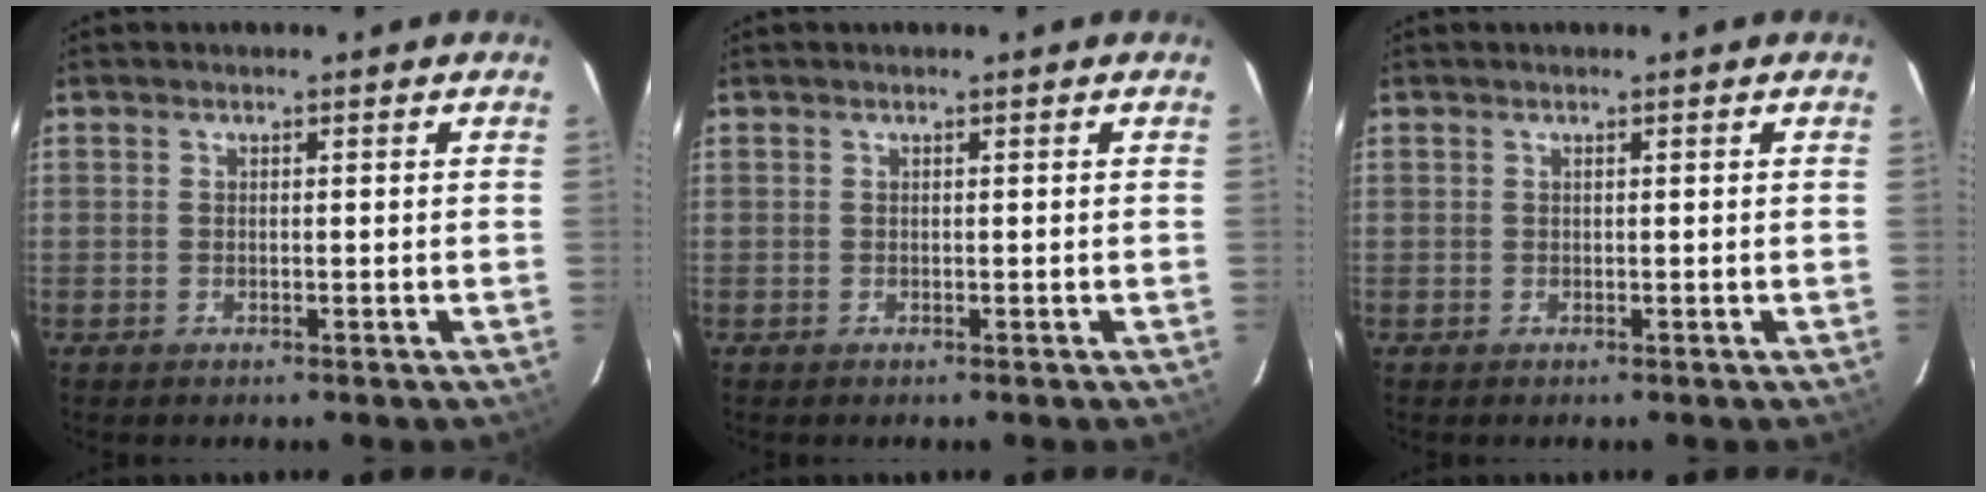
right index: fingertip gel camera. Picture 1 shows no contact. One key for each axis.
{"total": 0.0}
{"total": 0.0}